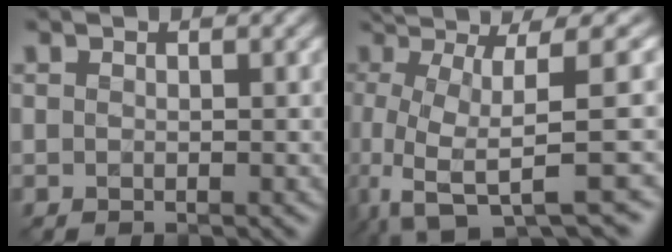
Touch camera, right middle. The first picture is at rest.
{"total": 10.1, "force": [-0.8, 2.1, 9.8], "torque": [-0.154, 0.012, -0.007]}